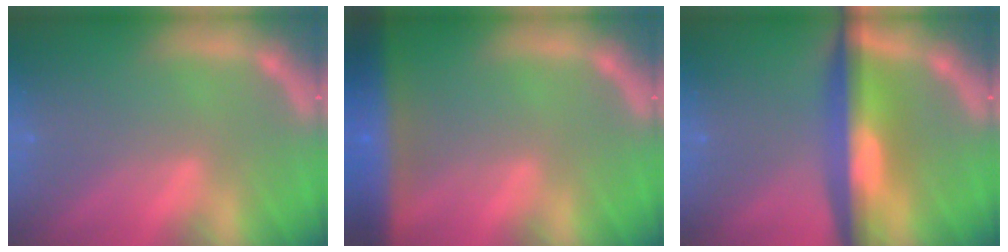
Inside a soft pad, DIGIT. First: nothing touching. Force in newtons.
{"total": 9.6}
{"total": 8.0}